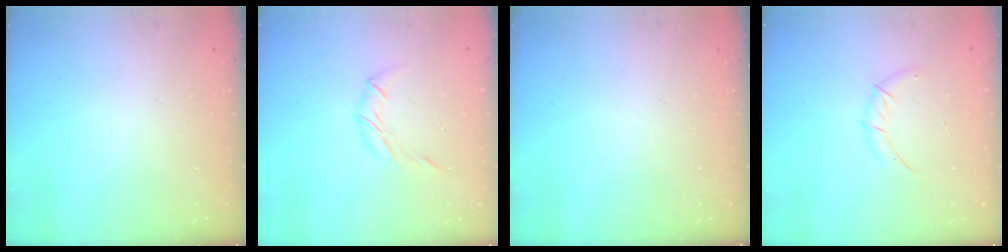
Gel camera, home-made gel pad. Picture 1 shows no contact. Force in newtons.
{"total": 6.8, "press": 6.8, "slide": 0.9}
{"total": 0.0}
{"total": 5.7, "press": 5.6, "slide": 1.2}